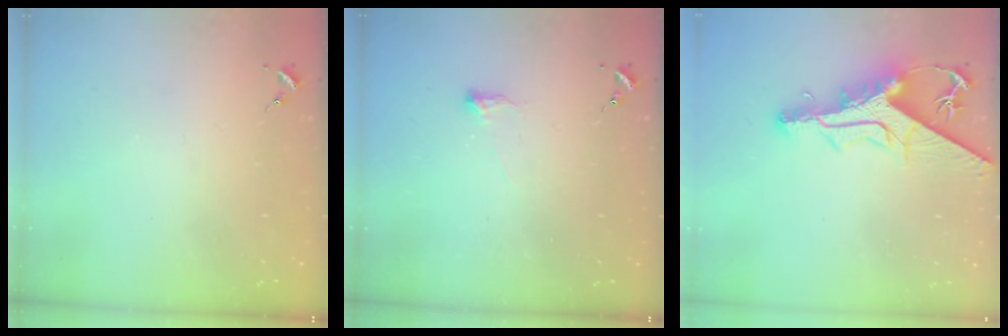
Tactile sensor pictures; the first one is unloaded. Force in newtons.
{"total": 3.6, "press": 3.6, "slide": 0.6}
{"total": 12.7, "press": 12.7, "slide": 1.2}